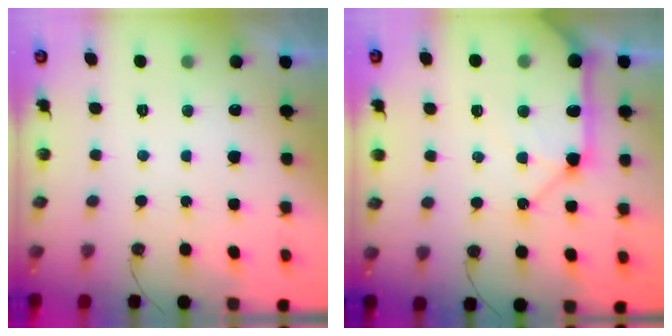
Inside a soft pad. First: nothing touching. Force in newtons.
{"total": 14.4, "press": 14.3, "slide": 2.1}